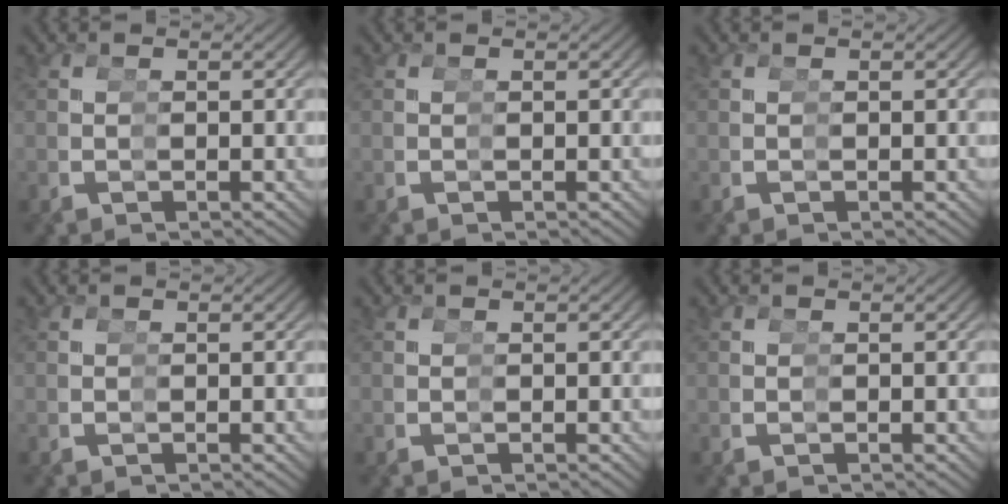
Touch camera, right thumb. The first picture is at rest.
{"total": 0.0}
{"total": 0.0}
{"total": 0.0}
{"total": 0.0}
{"total": 0.0}